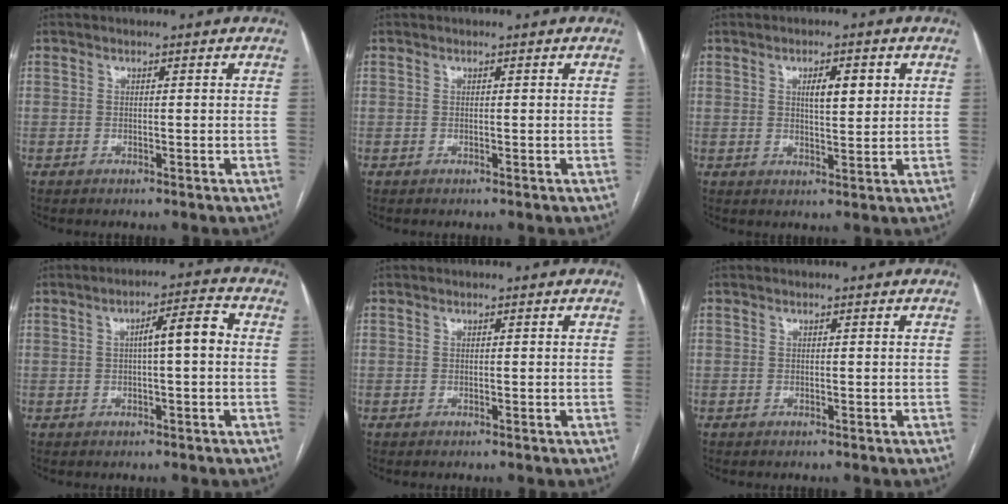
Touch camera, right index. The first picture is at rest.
{"total": 0.0}
{"total": 4.7, "force": [1.6, 1.3, 4.3], "torque": [-0.070, 0.002, 0.026]}
{"total": 5.4, "force": [0.4, 0.7, 5.4], "torque": [-0.081, 0.016, 0.004]}
{"total": 0.0}
{"total": 0.0}